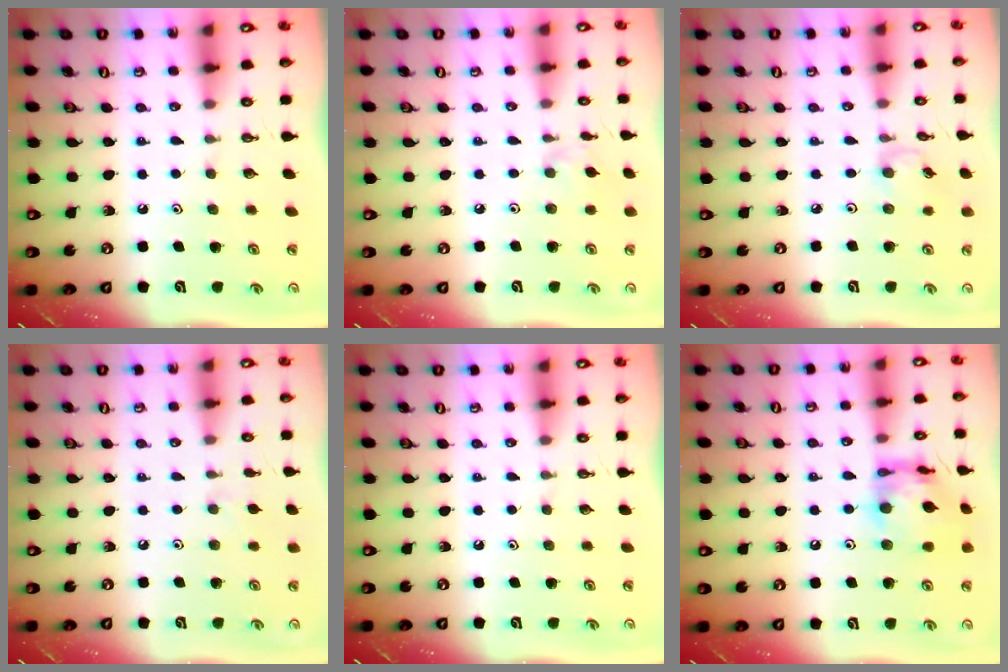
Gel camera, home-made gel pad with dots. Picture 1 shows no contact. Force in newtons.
{"total": 2.6, "press": 2.6, "slide": 0.4}
{"total": 2.8, "press": 2.8, "slide": 0.4}
{"total": 6.1, "press": 6.0, "slide": 0.9}
{"total": 0.0}
{"total": 14.6, "press": 14.5, "slide": 1.2}